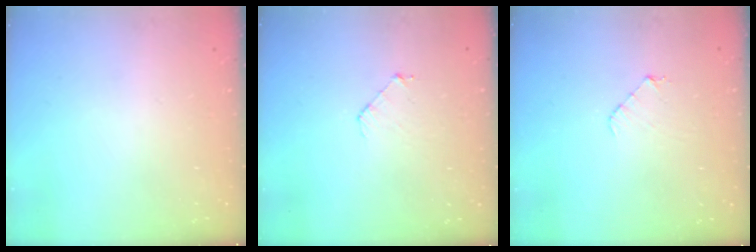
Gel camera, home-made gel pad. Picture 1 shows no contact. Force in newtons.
{"total": 4.5, "press": 4.5, "slide": 0.3}
{"total": 4.8, "press": 4.8, "slide": 0.3}